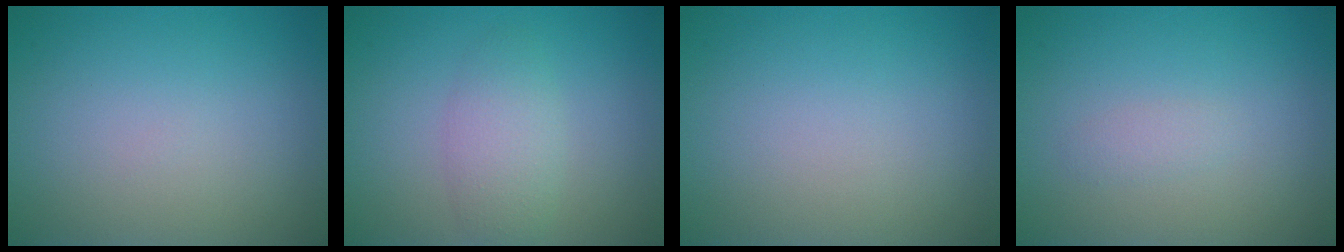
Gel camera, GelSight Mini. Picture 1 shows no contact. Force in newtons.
{"total": 2.7, "press": 2.7, "slide": 0.1}
{"total": 0.0}
{"total": 0.8, "press": 0.8, "slide": 0.1}